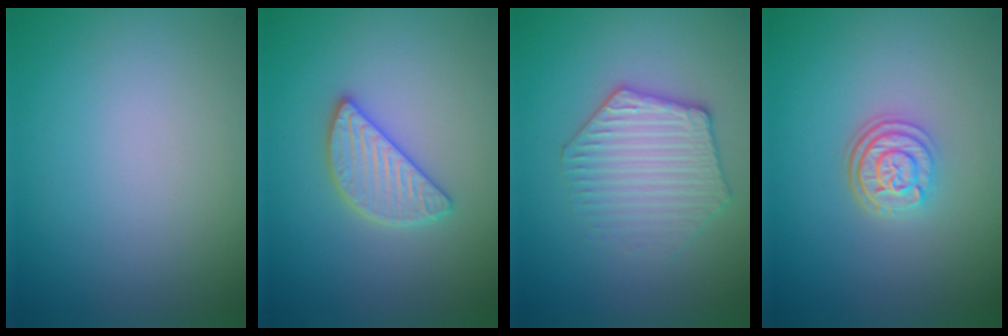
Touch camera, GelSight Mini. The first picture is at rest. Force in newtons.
{"total": 2.6, "press": 2.6, "slide": 0.2}
{"total": 3.4, "press": 3.3, "slide": 0.5}
{"total": 3.1, "press": 2.4, "slide": 2.0}